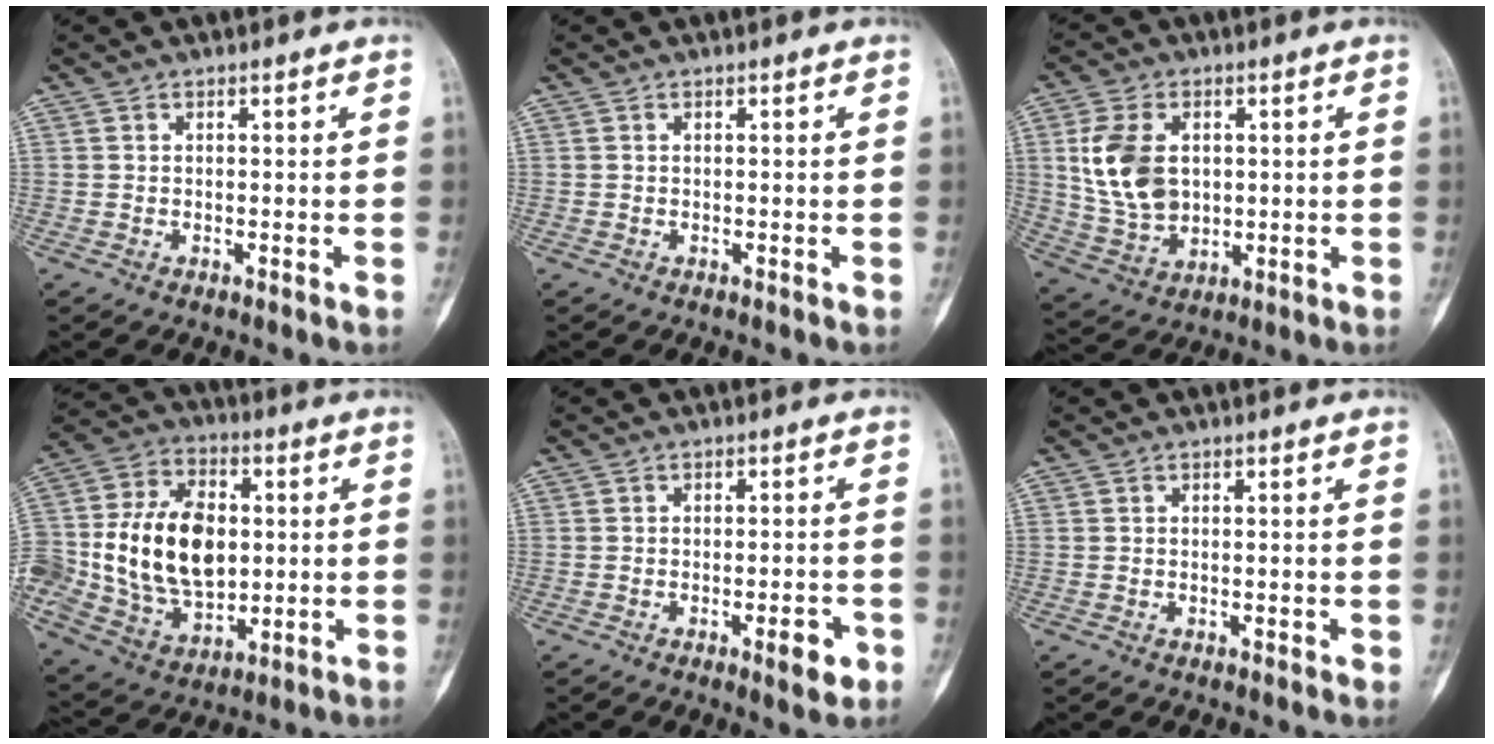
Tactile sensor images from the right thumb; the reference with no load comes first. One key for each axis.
{"total": 0.0}
{"total": 12.6, "fx": 2.0, "fy": 8.8, "fz": 8.8, "tx": -0.153, "ty": -0.006, "tz": 0.048}
{"total": 22.5, "fx": 0.8, "fy": 16.0, "fz": 15.8, "tx": -0.289, "ty": 0.006, "tz": 0.031}
{"total": 4.9, "fx": -2.2, "fy": 1.7, "fz": 4.0, "tx": -0.040, "ty": 0.009, "tz": -0.026}
{"total": 0.9, "fx": -0.1, "fy": 0.5, "fz": 0.7, "tx": -0.002, "ty": -0.001, "tz": -0.003}